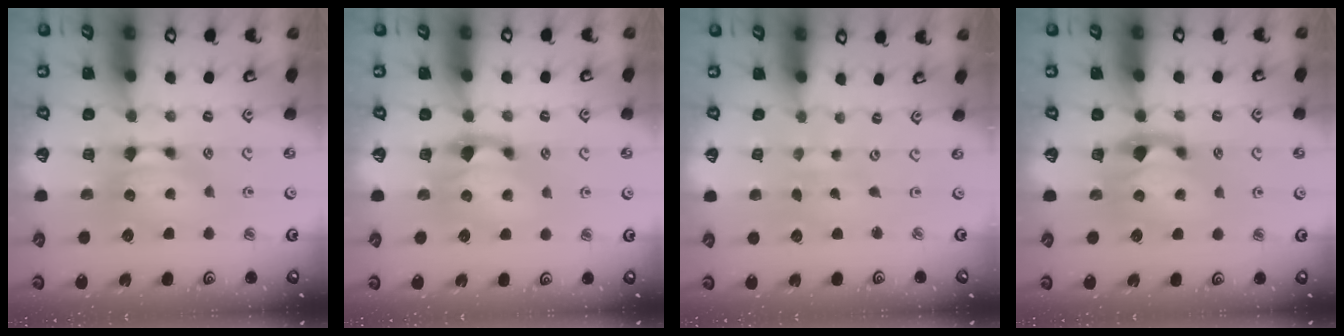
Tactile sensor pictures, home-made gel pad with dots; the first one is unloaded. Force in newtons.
{"total": 1.6, "press": 1.2, "slide": 1.1}
{"total": 5.5, "press": 5.5, "slide": 0.2}
{"total": 2.1, "press": 1.6, "slide": 1.2}